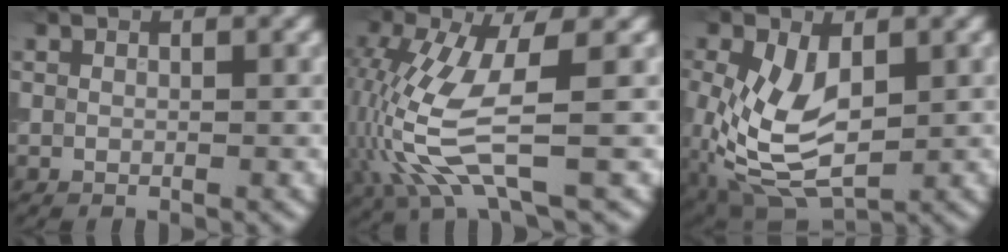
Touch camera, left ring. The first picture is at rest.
{"total": 8.0, "force": [-1.9, 2.5, 7.4], "torque": [-0.193, -0.011, -0.038]}
{"total": 7.4, "force": [-0.4, 4.0, 6.2], "torque": [-0.149, -0.005, -0.009]}